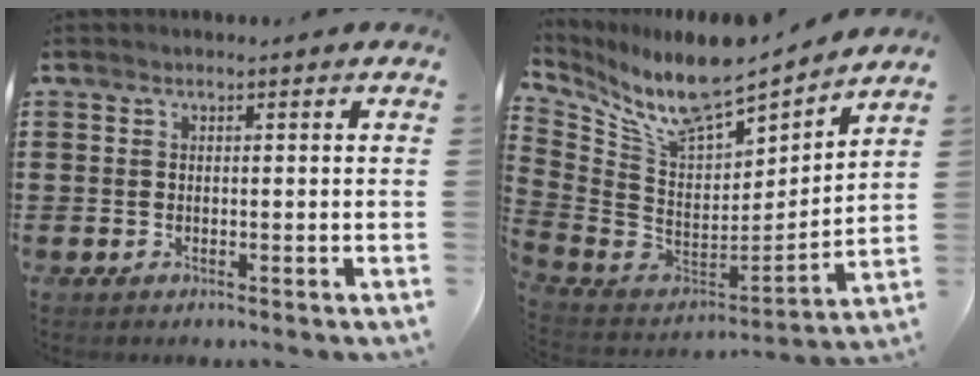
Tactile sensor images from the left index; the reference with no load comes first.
{"total": 10.1, "force": [8.4, 2.7, 4.9], "torque": [-0.127, -0.072, 0.145]}